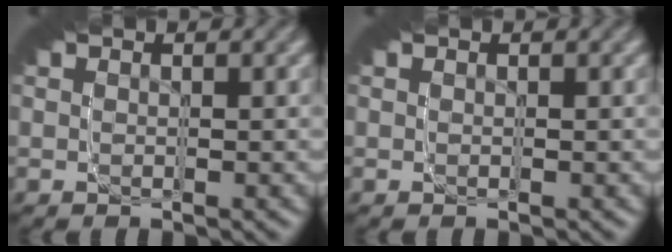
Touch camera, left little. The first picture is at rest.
{"total": 0.0}